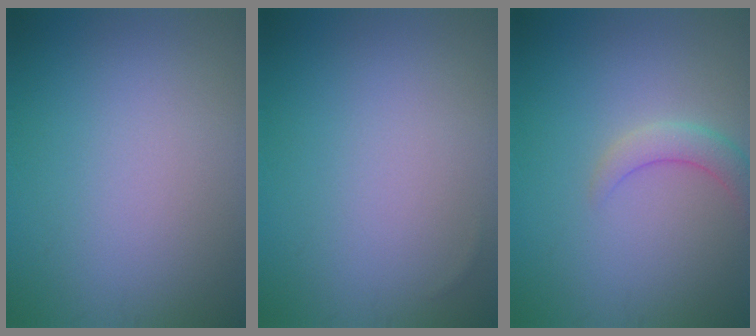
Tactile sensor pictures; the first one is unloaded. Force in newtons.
{"total": 0.0}
{"total": 2.3, "press": 2.2, "slide": 0.1}